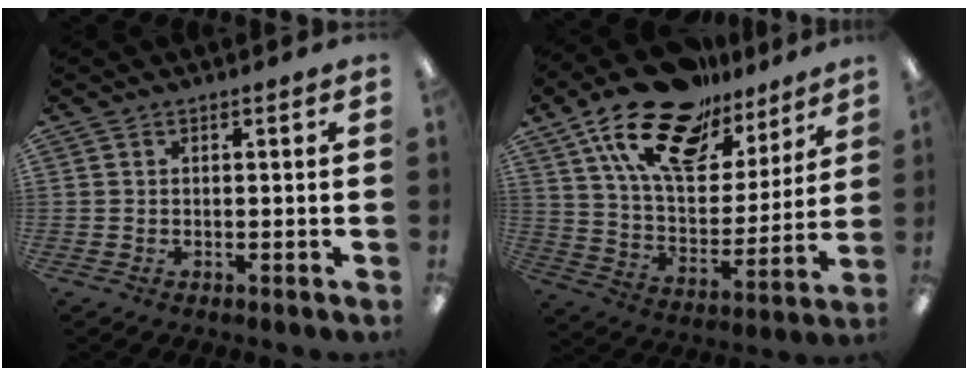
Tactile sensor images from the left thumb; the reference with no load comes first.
{"total": 21.6, "force": [14.4, 10.6, 12.0], "torque": [-0.207, -0.078, 0.254]}